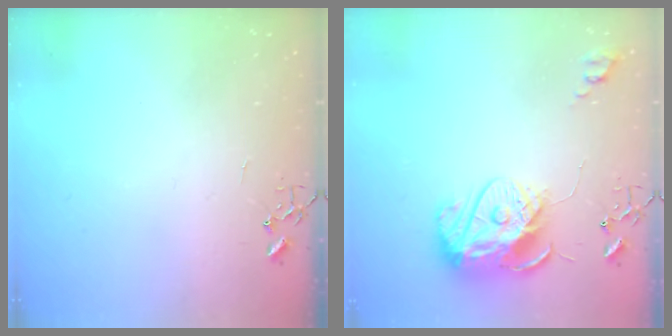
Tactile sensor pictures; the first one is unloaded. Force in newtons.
{"total": 13.9, "press": 13.8, "slide": 1.3}